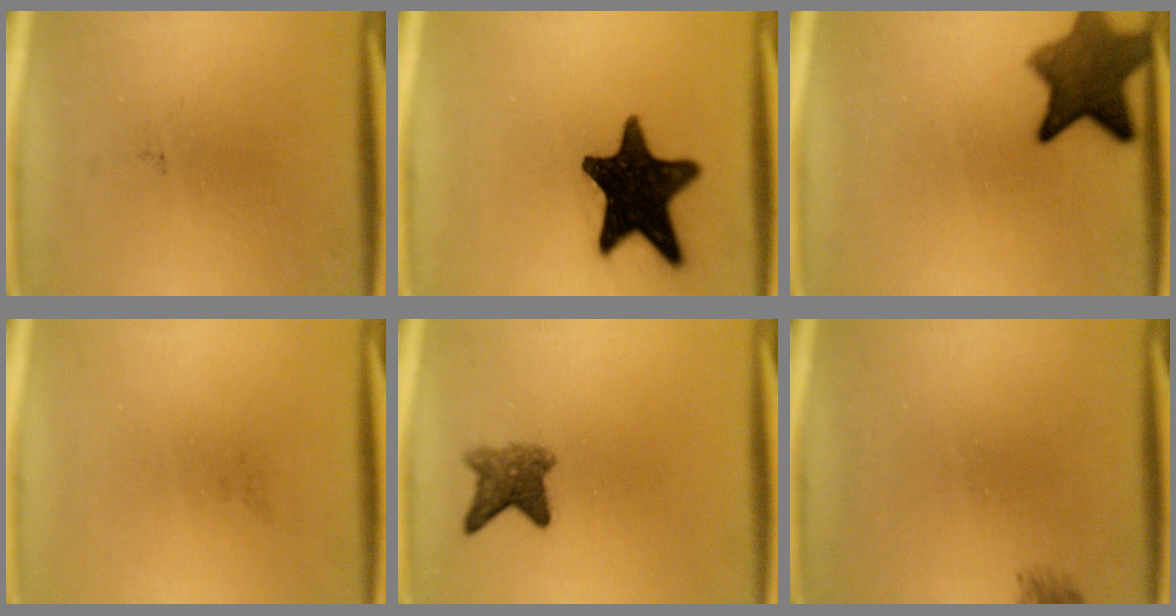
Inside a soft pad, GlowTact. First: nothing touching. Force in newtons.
{"total": 17.2}
{"total": 9.3}
{"total": 0.0}
{"total": 4.1}
{"total": 1.2}